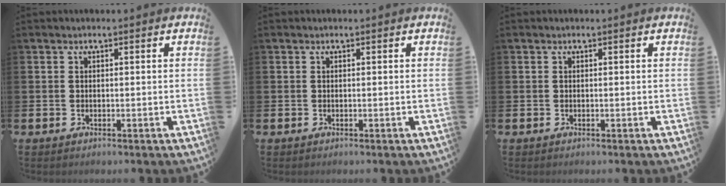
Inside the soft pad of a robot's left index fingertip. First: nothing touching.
{"total": 0.0}
{"total": 0.0}